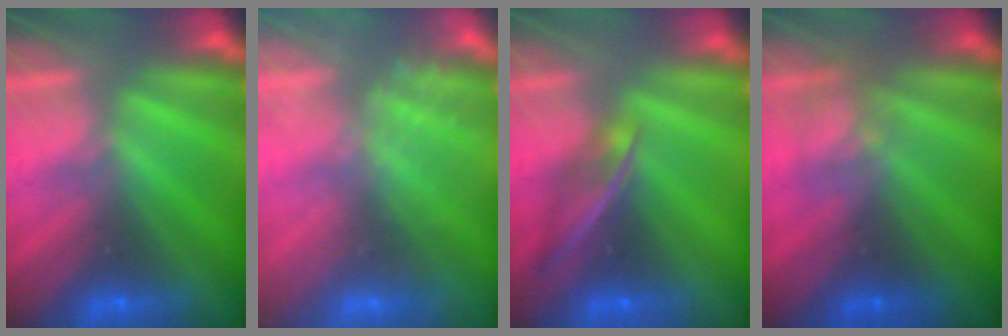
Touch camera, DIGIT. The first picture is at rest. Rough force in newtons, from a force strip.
{"total": 2.4}
{"total": 7.4}
{"total": 2.4}